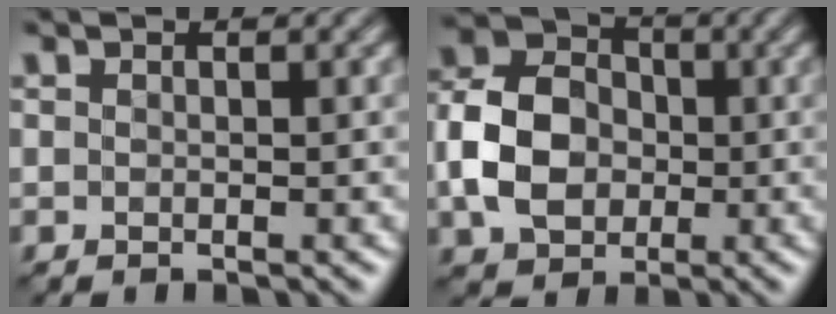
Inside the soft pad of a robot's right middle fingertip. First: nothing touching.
{"total": 7.2, "force": [-1.1, 5.7, 4.2], "torque": [-0.091, 0.011, -0.034]}